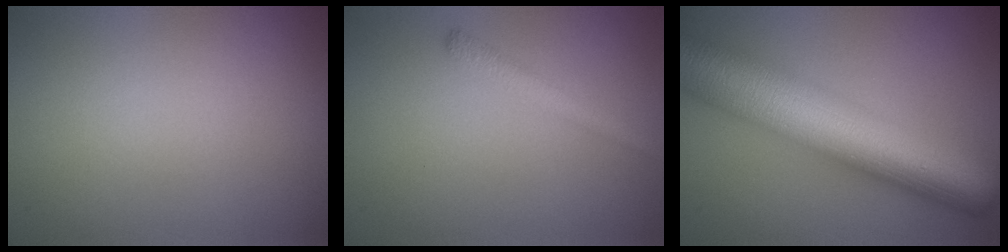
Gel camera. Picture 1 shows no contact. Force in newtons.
{"total": 1.4, "press": 1.4, "slide": 0.2}
{"total": 11.8, "press": 11.8, "slide": 0.3}